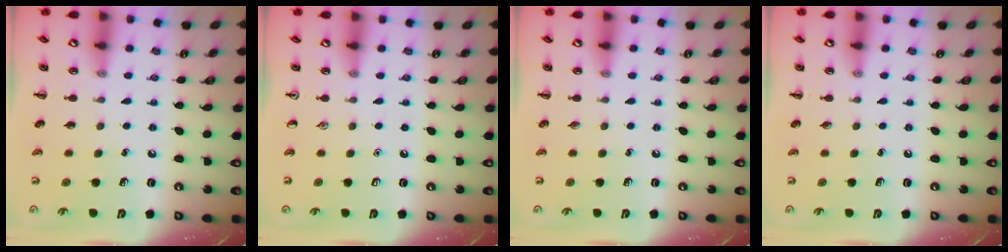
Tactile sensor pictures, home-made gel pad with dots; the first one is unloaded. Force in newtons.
{"total": 0.0}
{"total": 0.0}
{"total": 0.0}